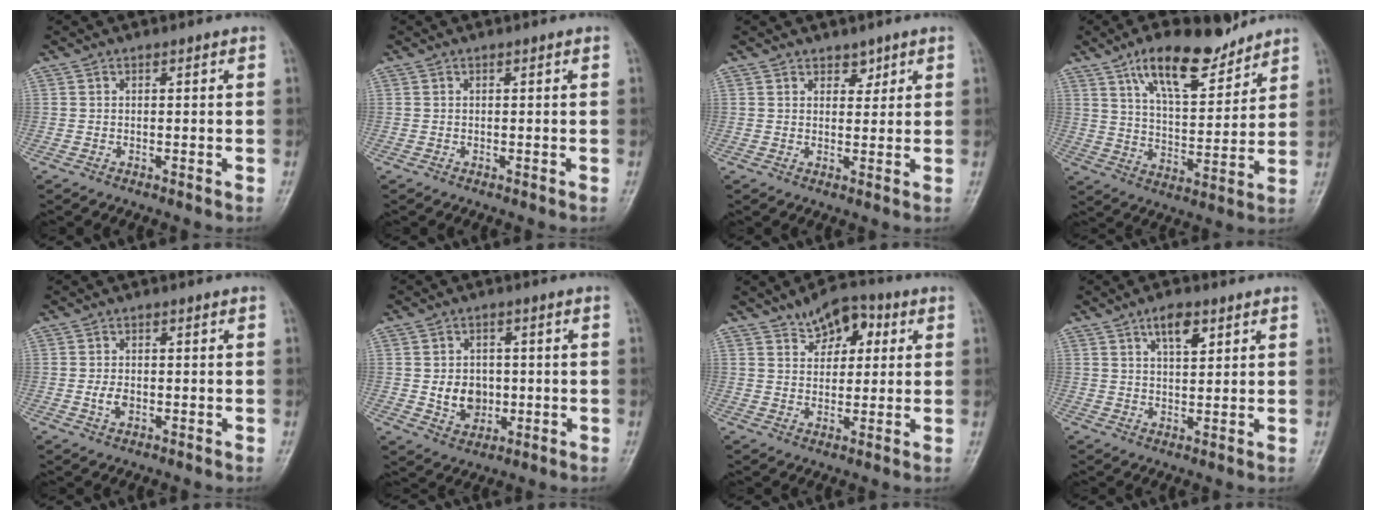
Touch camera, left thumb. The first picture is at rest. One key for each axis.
{"total": 0.0}
{"total": 2.4, "fx": 1.7, "fy": 1.6, "fz": 0.7, "tx": 0.012, "ty": -0.009, "tz": 0.022}
{"total": 14.2, "fx": 9.7, "fy": 5.6, "fz": 8.7, "tx": -0.120, "ty": -0.051, "tz": 0.171}
{"total": 2.4, "fx": -0.6, "fy": 1.5, "fz": 1.7, "tx": -0.029, "ty": 0.001, "tz": -0.010}
{"total": 6.6, "fx": -0.5, "fy": 5.4, "fz": 3.7, "tx": -0.029, "ty": 0.002, "tz": -0.001}
{"total": 8.0, "fx": 3.8, "fy": 4.9, "fz": 5.0, "tx": -0.037, "ty": -0.006, "tz": 0.051}
{"total": 5.2, "fx": 2.8, "fy": 2.2, "fz": 3.7, "tx": -0.054, "ty": -0.012, "tz": 0.046}